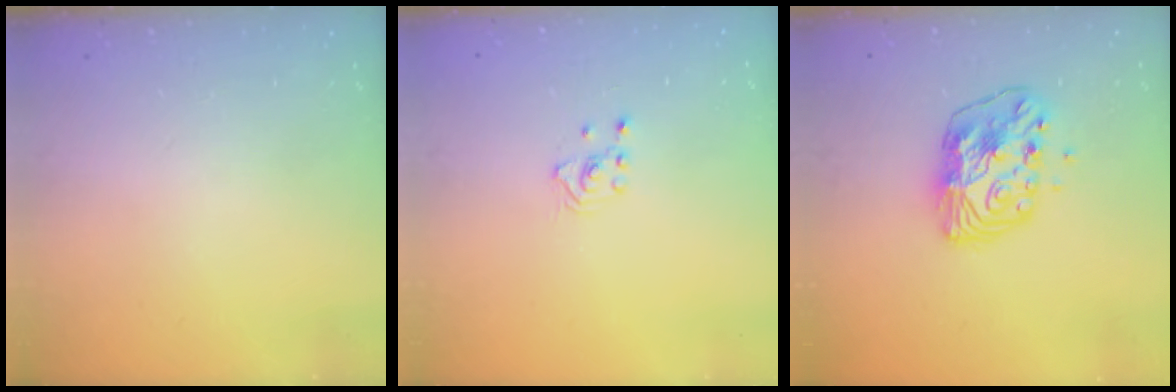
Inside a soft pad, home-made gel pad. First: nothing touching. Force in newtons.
{"total": 2.0, "press": 2.0, "slide": 0.3}
{"total": 11.4, "press": 11.4, "slide": 0.8}